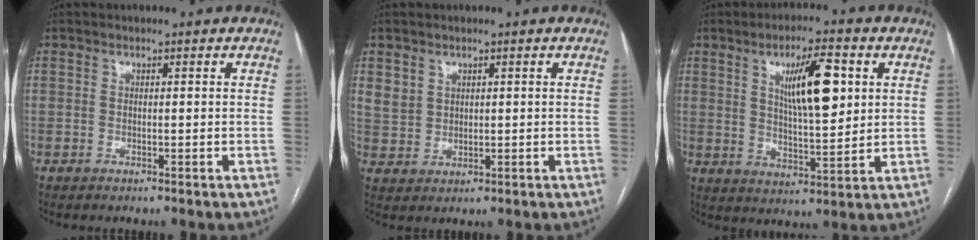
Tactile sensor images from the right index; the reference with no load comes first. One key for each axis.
{"total": 3.4, "fx": 1.8, "fy": 2.8, "fz": 0.8, "tx": -0.015, "ty": 0.004, "tz": 0.044}
{"total": 10.9, "fx": 3.5, "fy": 2.3, "fz": 10.1, "tx": -0.168, "ty": 0.002, "tz": 0.063}